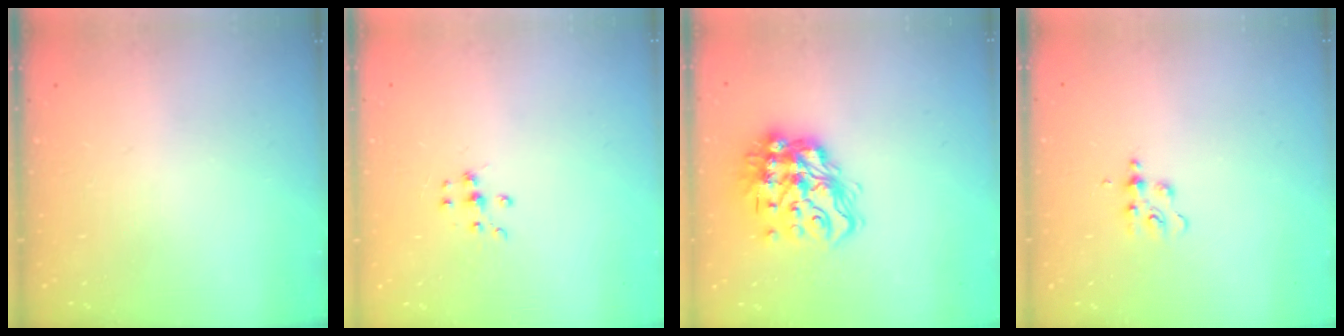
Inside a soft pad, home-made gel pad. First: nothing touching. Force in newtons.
{"total": 5.6, "press": 5.6, "slide": 0.4}
{"total": 17.1, "press": 17.1, "slide": 1.4}
{"total": 4.0, "press": 3.9, "slide": 0.5}